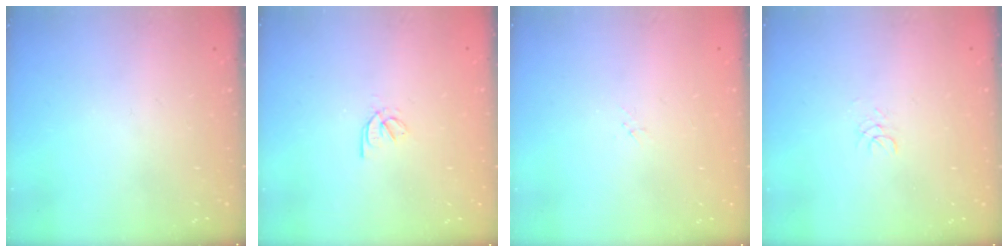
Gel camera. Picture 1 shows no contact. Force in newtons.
{"total": 2.2, "press": 2.2, "slide": 0.5}
{"total": 1.7, "press": 1.6, "slide": 0.2}
{"total": 1.7, "press": 1.7, "slide": 0.2}